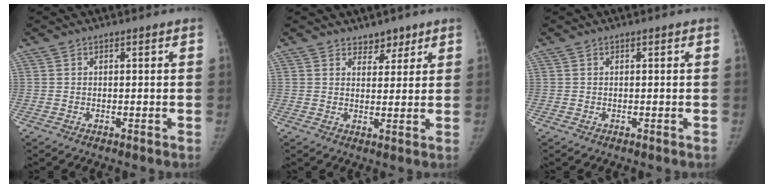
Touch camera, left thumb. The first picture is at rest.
{"total": 3.4, "force": [2.7, 2.0, 0.7], "torque": [0.015, -0.018, 0.039]}
{"total": 0.0}